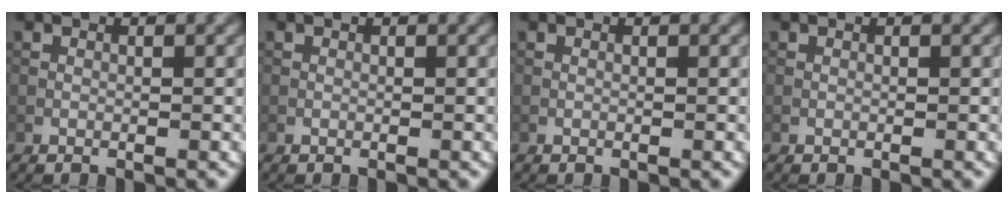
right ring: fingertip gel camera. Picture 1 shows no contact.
{"total": 0.0}
{"total": 0.0}
{"total": 0.0}